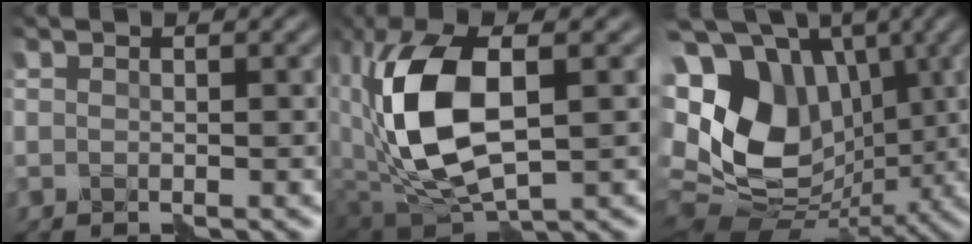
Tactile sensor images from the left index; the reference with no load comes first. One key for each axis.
{"total": 10.9, "fx": 1.2, "fy": 5.9, "fz": 9.1, "tx": -0.198, "ty": 0.002, "tz": 0.029}
{"total": 16.2, "fx": 2.3, "fy": 12.2, "fz": 10.5, "tx": -0.217, "ty": 0.001, "tz": 0.059}